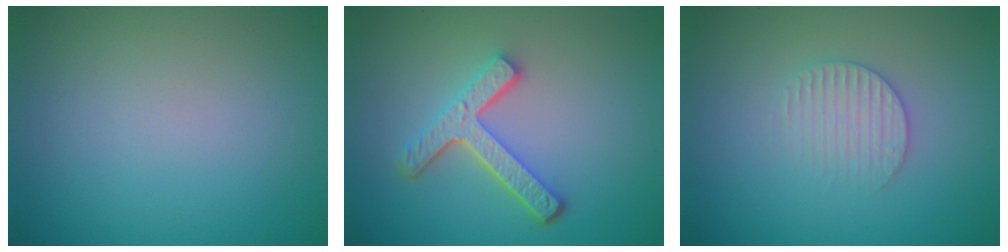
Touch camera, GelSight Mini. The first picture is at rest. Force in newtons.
{"total": 4.4, "press": 3.3, "slide": 2.8}
{"total": 2.2, "press": 2.1, "slide": 0.5}